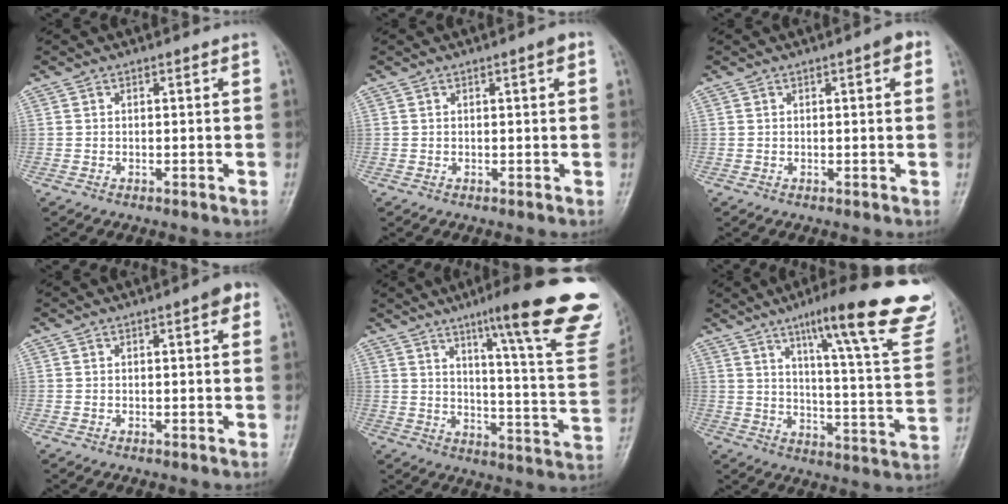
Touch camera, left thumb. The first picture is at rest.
{"total": 1.5, "force": [0.6, 0.3, 1.3], "torque": [-0.017, 0.003, 0.007]}
{"total": 2.3, "force": [0.9, 0.7, 2.0], "torque": [-0.018, 0.003, 0.009]}
{"total": 2.9, "force": [1.2, 0.9, 2.5], "torque": [-0.024, 0.004, 0.011]}
{"total": 25.7, "force": [15.7, 3.6, 20.0], "torque": [-0.237, -0.070, 0.209]}
{"total": 26.1, "force": [16.7, 4.2, 19.6], "torque": [-0.246, -0.065, 0.227]}